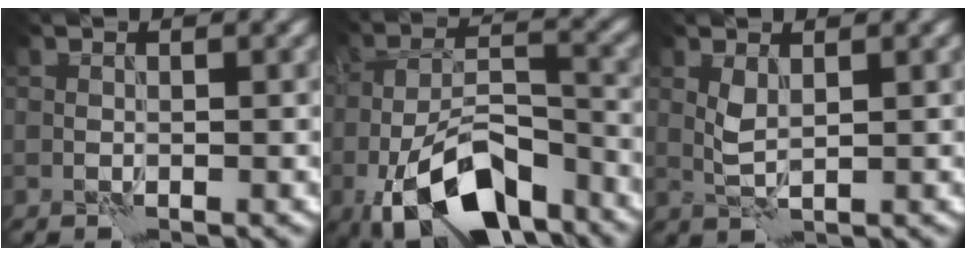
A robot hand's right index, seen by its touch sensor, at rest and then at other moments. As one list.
[{"total": 11.4, "force": [-7.0, 4.6, 7.7], "torque": [-0.141, -0.004, -0.125]}, {"total": 1.5, "force": [0.7, 0.5, 1.2], "torque": [-0.032, 0.000, 0.016]}]